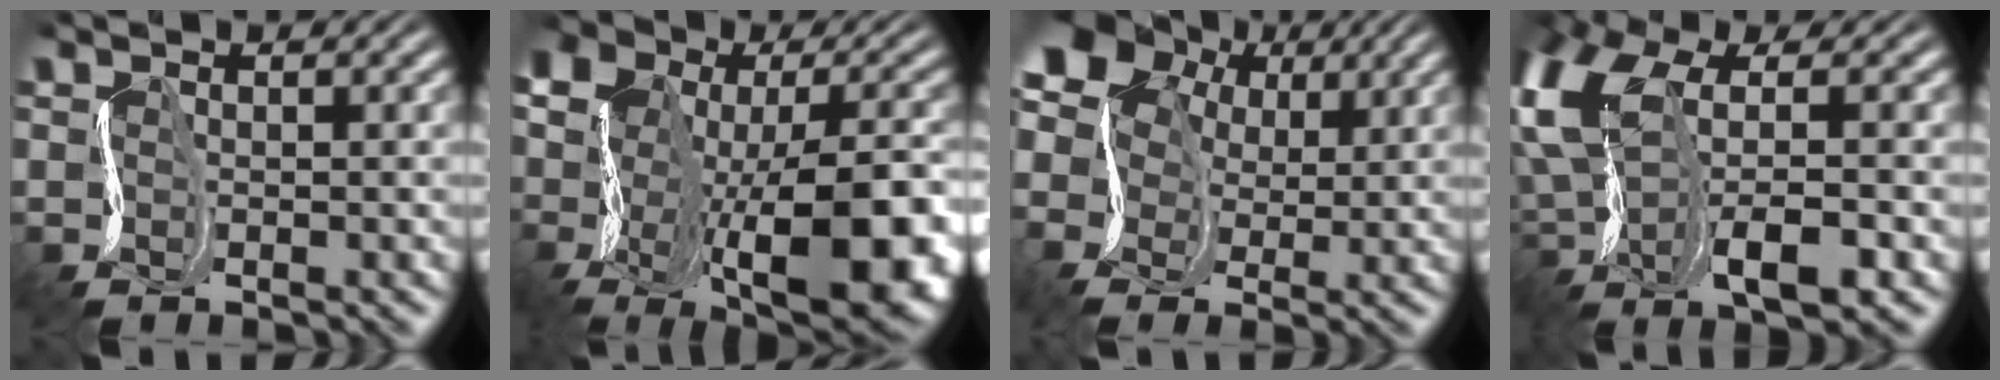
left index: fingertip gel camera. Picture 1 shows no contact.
{"total": 17.3, "force": [-3.3, 9.5, 14.1], "torque": [-0.216, -0.026, -0.031]}
{"total": 9.0, "force": [3.1, 6.9, 4.8], "torque": [-0.122, 0.027, 0.043]}
{"total": 8.7, "force": [0.4, 3.9, 7.7], "torque": [-0.178, 0.007, -0.003]}